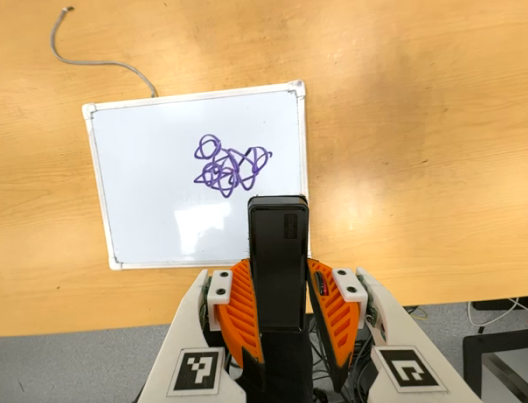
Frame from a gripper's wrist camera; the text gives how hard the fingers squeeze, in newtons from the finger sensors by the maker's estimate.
{"total": 4.8, "left": 3.6, "right": 6.0}